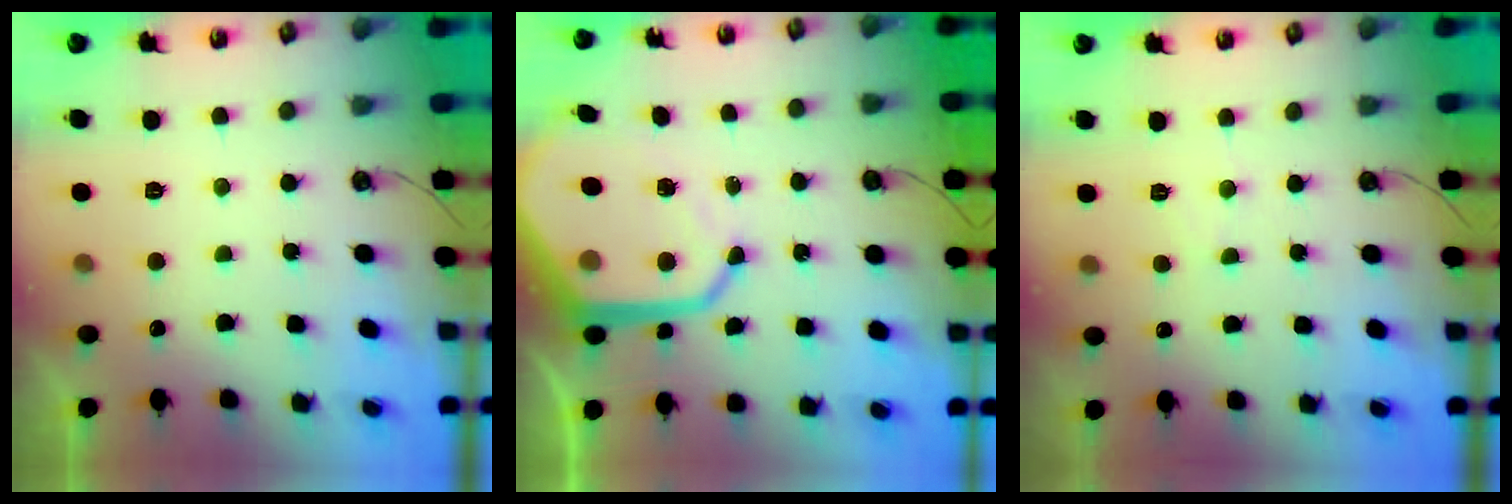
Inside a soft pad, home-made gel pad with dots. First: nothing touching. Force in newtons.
{"total": 17.4, "press": 17.4, "slide": 1.5}
{"total": 3.8, "press": 3.8, "slide": 0.4}